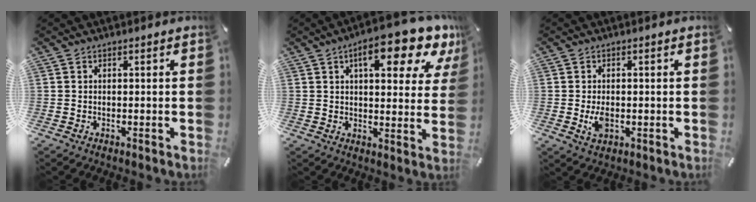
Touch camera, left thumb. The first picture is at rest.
{"total": 14.0, "force": [8.3, 5.0, 10.2], "torque": [-0.135, -0.042, 0.130]}
{"total": 3.9, "force": [-0.4, 2.4, 3.1], "torque": [-0.069, -0.009, -0.012]}